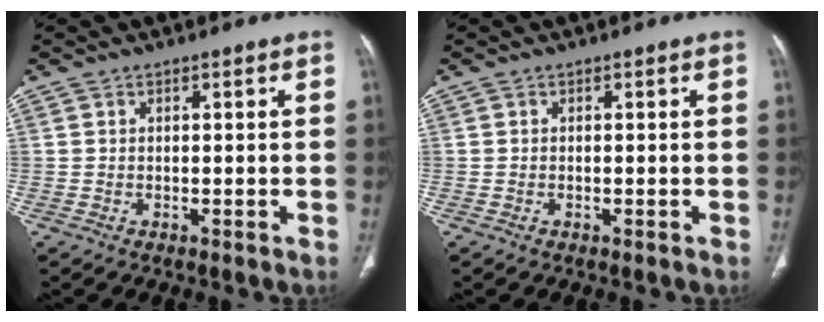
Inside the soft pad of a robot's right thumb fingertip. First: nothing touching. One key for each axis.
{"total": 0.0}